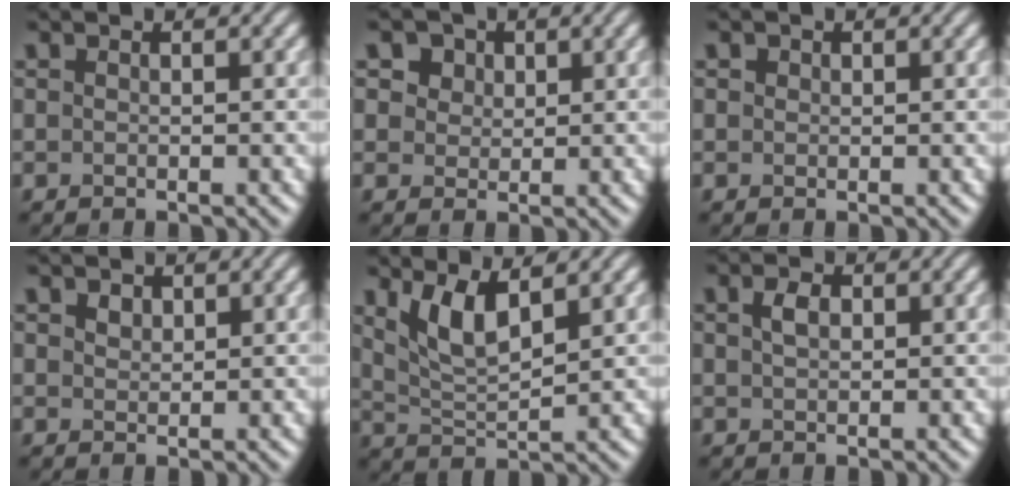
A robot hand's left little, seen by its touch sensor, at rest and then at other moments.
{"total": 5.6, "force": [3.2, 3.9, 2.4], "torque": [-0.056, 0.006, 0.044]}
{"total": 0.6, "force": [0.3, 0.5, 0.2], "torque": [-0.001, -0.002, 0.002]}
{"total": 1.2, "force": [0.8, 0.7, 0.4], "torque": [-0.010, 0.001, 0.017]}
{"total": 4.2, "force": [2.3, 1.3, 3.3], "torque": [-0.075, -0.007, 0.049]}
{"total": 1.7, "force": [0.6, 1.0, 1.2], "torque": [-0.024, 0.004, 0.010]}